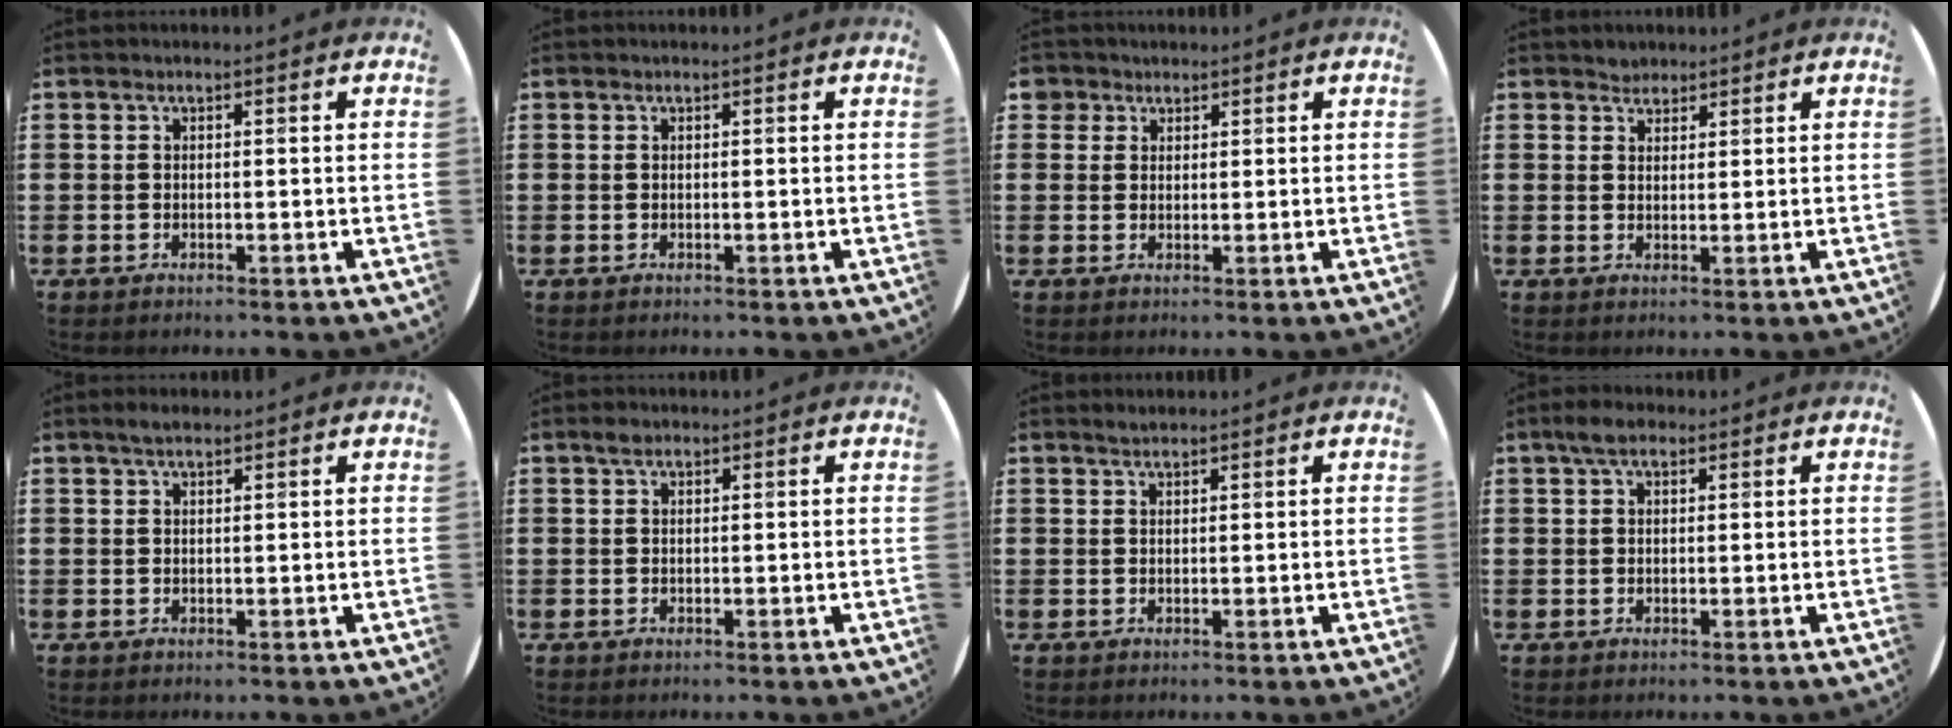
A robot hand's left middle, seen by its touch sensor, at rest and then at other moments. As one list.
[{"total": 0.0}, {"total": 2.1, "force": [1.6, 1.4, 0.0], "torque": [0.003, 0.003, 0.030]}, {"total": 1.7, "force": [1.6, 0.6, -0.2], "torque": [0.008, 0.000, 0.031]}, {"total": 1.7, "force": [1.3, 0.4, 0.9], "torque": [-0.011, 0.001, 0.022]}, {"total": 1.1, "force": [0.8, 0.5, 0.5], "torque": [-0.003, 0.002, 0.012]}, {"total": 1.1, "force": [1.1, 0.1, 0.2], "torque": [-0.005, 0.001, 0.021]}, {"total": 3.1, "force": [2.1, 1.5, 1.8], "torque": [-0.031, 0.006, 0.036]}]